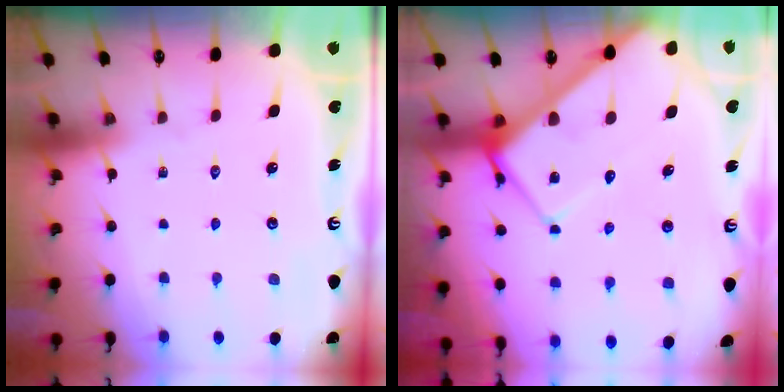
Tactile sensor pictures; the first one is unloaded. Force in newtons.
{"total": 9.7, "press": 9.7, "slide": 0.8}